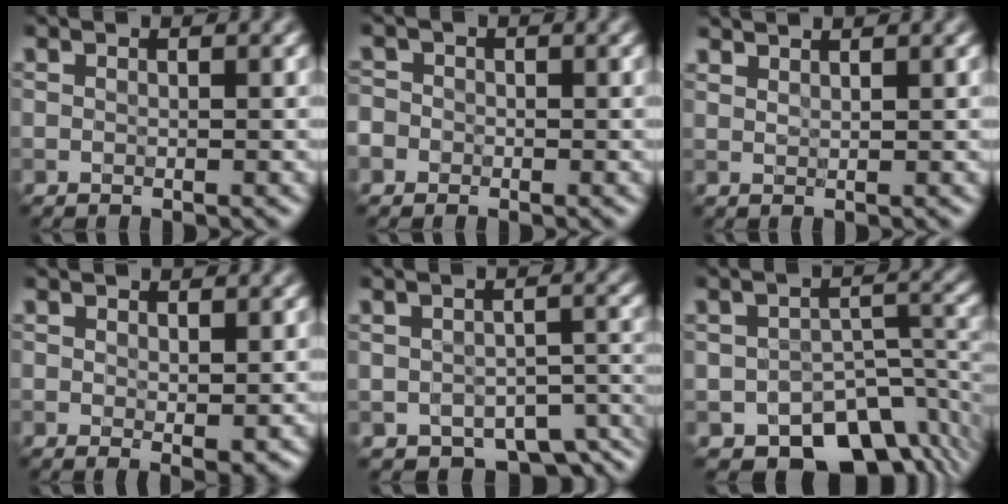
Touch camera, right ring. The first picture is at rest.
{"total": 2.1, "force": [-0.8, 1.9, 0.5], "torque": [0.002, 0.009, -0.027]}
{"total": 1.6, "force": [1.5, 0.1, 0.3], "torque": [-0.002, -0.002, 0.023]}
{"total": 1.3, "force": [0.3, 0.5, 1.2], "torque": [-0.014, -0.007, 0.008]}
{"total": 5.8, "force": [-3.5, 3.4, 3.1], "torque": [-0.023, -0.024, -0.044]}
{"total": 9.3, "force": [-5.9, 5.4, 4.8], "torque": [-0.052, -0.023, -0.082]}